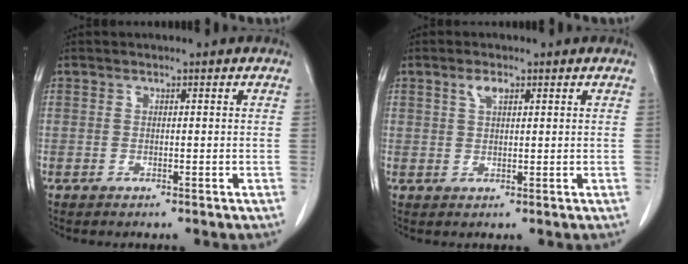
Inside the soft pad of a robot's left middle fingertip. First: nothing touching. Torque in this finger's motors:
{"motor_torque": [0.97, -0.82, -0.10, 0.02]}